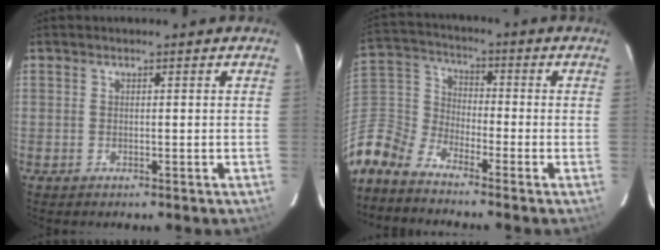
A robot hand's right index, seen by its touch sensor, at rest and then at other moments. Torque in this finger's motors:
{"motor_torque": [-0.83, -1.14, -0.82, -0.21]}